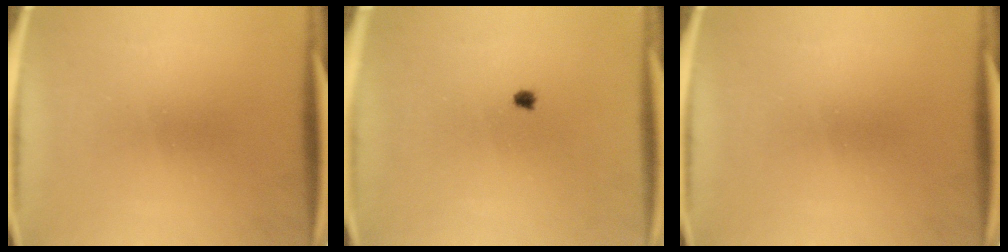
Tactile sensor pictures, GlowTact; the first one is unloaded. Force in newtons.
{"total": 0.6}
{"total": 0.0}